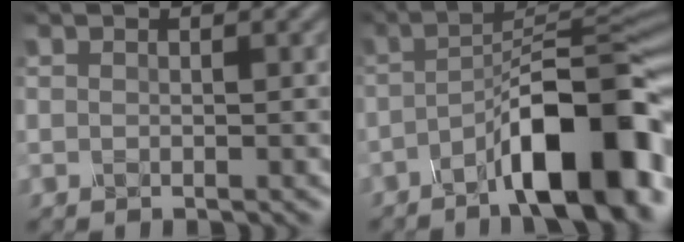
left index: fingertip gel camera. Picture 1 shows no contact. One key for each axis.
{"total": 10.9, "fx": -5.2, "fy": 2.8, "fz": 9.2, "tx": -0.132, "ty": 0.012, "tz": -0.081}